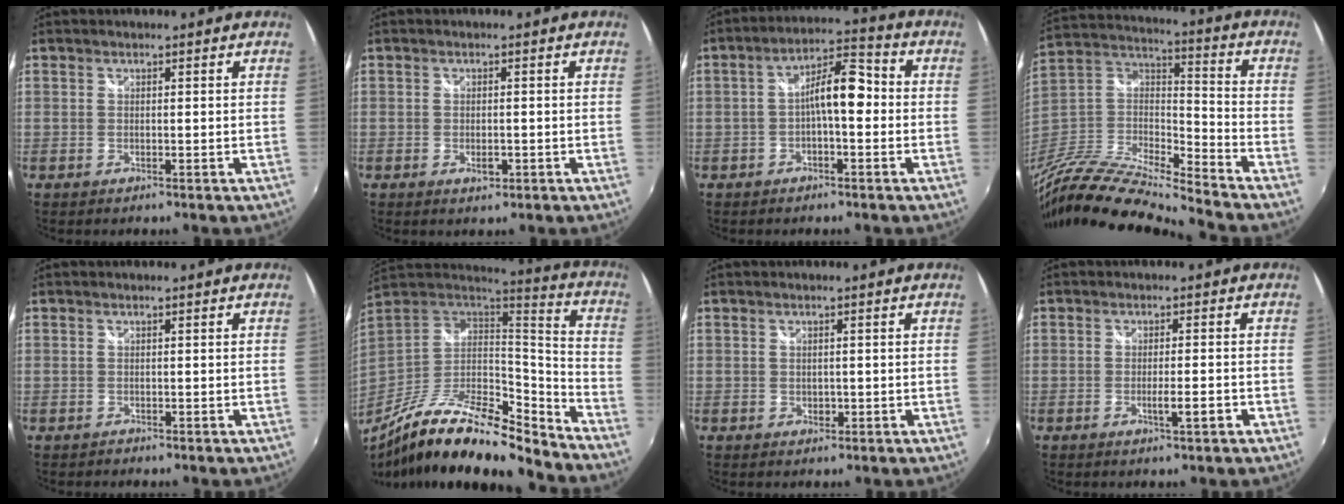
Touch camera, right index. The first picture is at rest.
{"total": 2.1, "force": [-0.8, 1.2, 1.6], "torque": [-0.027, -0.004, -0.012]}
{"total": 7.6, "force": [-0.9, 2.4, 7.2], "torque": [-0.127, 0.023, -0.020]}
{"total": 21.2, "force": [-18.0, 2.7, 10.8], "torque": [-0.221, -0.020, -0.349]}
{"total": 0.0}
{"total": 22.4, "force": [-17.0, 5.5, 13.4], "torque": [-0.236, -0.021, -0.302]}
{"total": 1.1, "force": [0.0, 0.9, 0.7], "torque": [-0.008, -0.001, 0.000]}
{"total": 3.4, "force": [-1.5, 0.1, 3.0], "torque": [-0.049, -0.005, -0.023]}